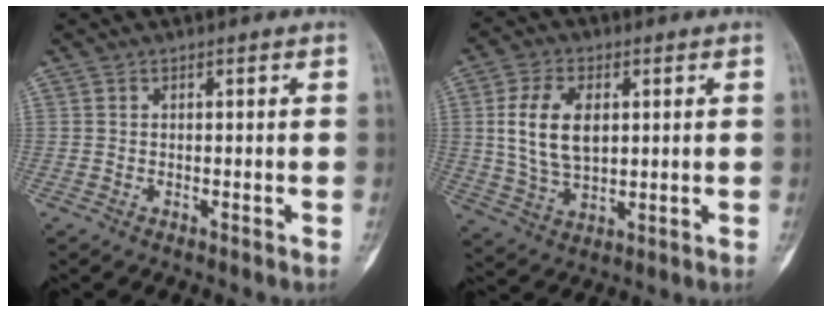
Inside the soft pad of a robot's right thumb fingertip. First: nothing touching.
{"total": 11.1, "force": [2.1, 6.6, 8.7], "torque": [-0.162, -0.008, 0.044]}